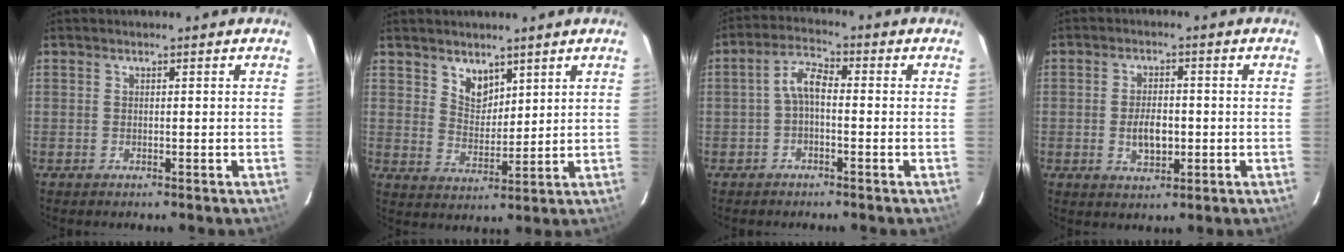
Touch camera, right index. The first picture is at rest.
{"total": 5.2, "force": [3.7, 3.1, 1.9], "torque": [-0.024, 0.004, 0.073]}
{"total": 4.0, "force": [-1.0, 1.8, 3.4], "torque": [-0.074, 0.017, -0.023]}
{"total": 5.2, "force": [-0.9, 2.9, 4.2], "torque": [-0.079, 0.002, -0.011]}